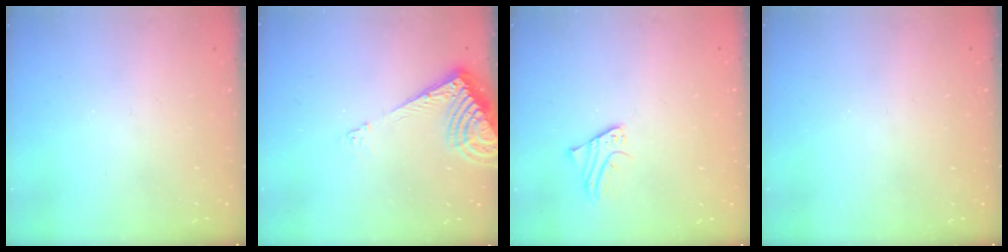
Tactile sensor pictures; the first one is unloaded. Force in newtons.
{"total": 9.2, "press": 9.2, "slide": 0.7}
{"total": 2.0, "press": 2.0, "slide": 0.1}
{"total": 0.0}